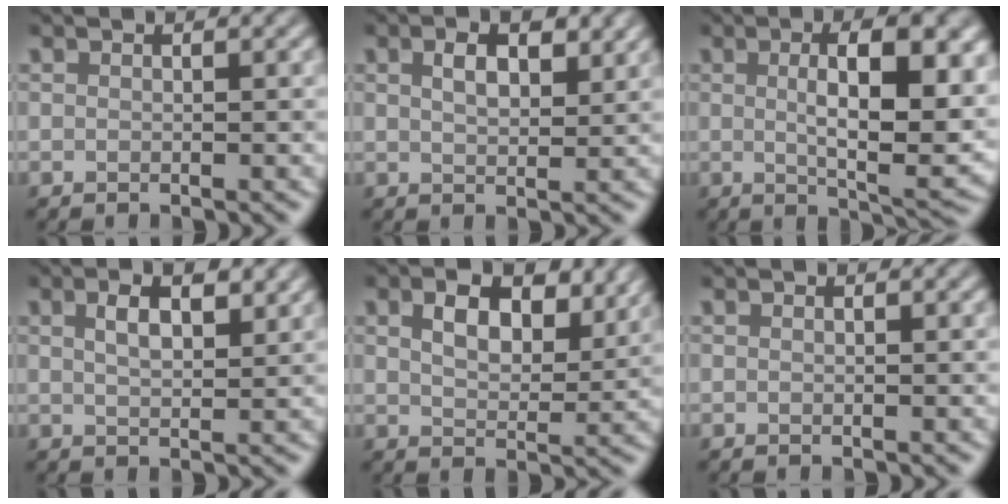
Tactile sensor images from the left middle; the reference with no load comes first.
{"total": 3.4, "force": [1.6, 1.6, 2.5], "torque": [-0.047, 0.004, 0.030]}
{"total": 10.8, "force": [1.5, 3.6, 10.1], "torque": [-0.132, -0.005, 0.027]}
{"total": 3.4, "force": [1.7, 1.3, 2.6], "torque": [-0.050, 0.006, 0.031]}
{"total": 5.6, "force": [2.7, 3.1, 3.8], "torque": [-0.070, 0.000, 0.040]}
{"total": 0.0}